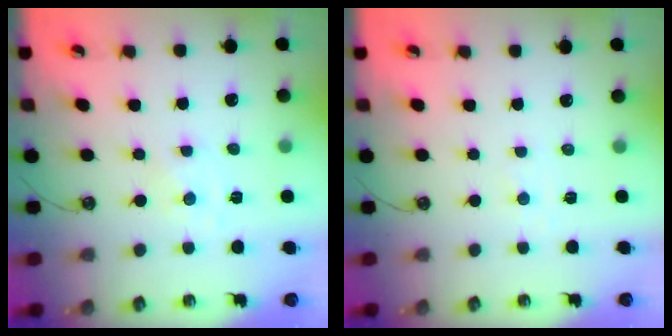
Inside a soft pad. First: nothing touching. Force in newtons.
{"total": 1.9, "press": 1.9, "slide": 0.3}